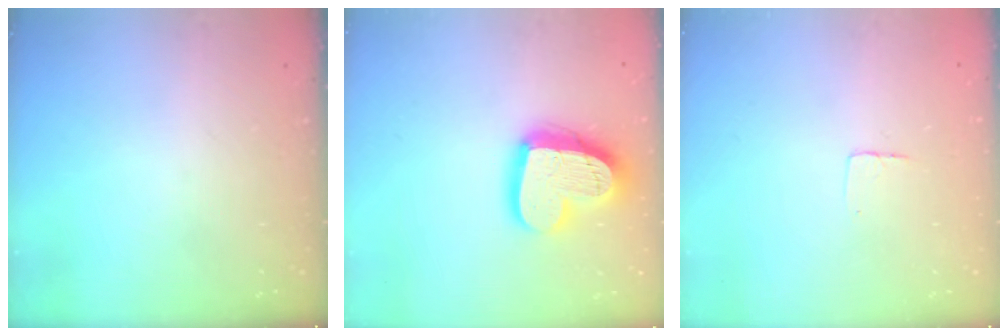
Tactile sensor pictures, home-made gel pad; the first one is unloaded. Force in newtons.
{"total": 21.4, "press": 21.3, "slide": 2.1}
{"total": 2.9, "press": 2.9, "slide": 0.2}